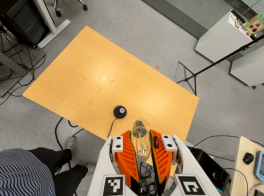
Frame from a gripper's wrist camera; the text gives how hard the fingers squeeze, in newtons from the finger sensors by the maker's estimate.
{"total": 21.5, "left": 27.0, "right": 16.0}